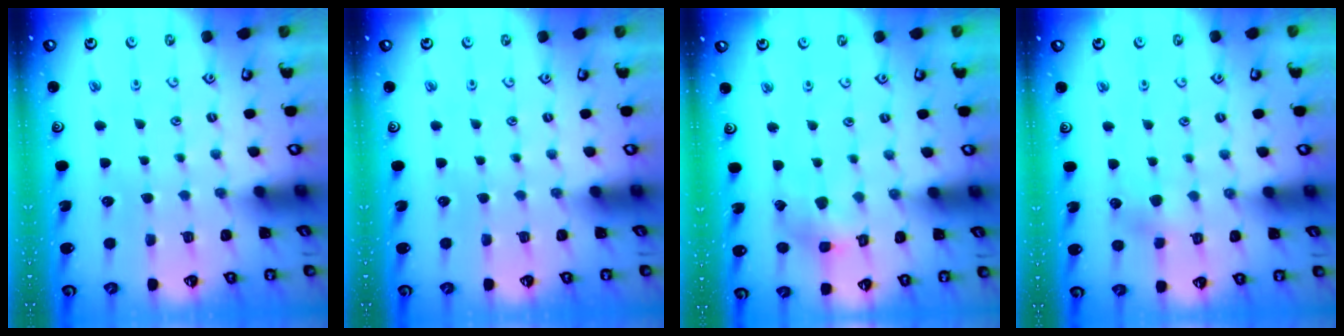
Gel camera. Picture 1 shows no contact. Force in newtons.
{"total": 0.0}
{"total": 5.7, "press": 5.7, "slide": 0.6}
{"total": 3.5, "press": 3.4, "slide": 0.5}